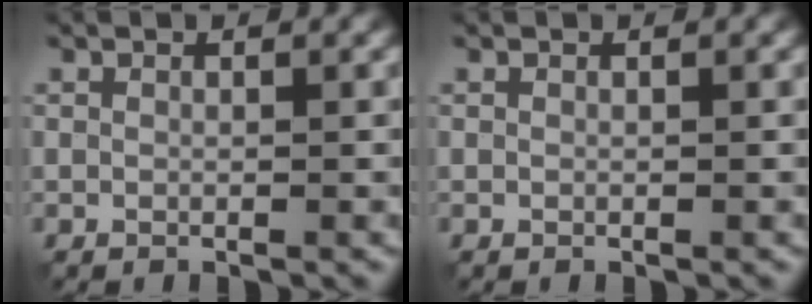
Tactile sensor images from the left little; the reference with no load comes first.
{"total": 0.0}